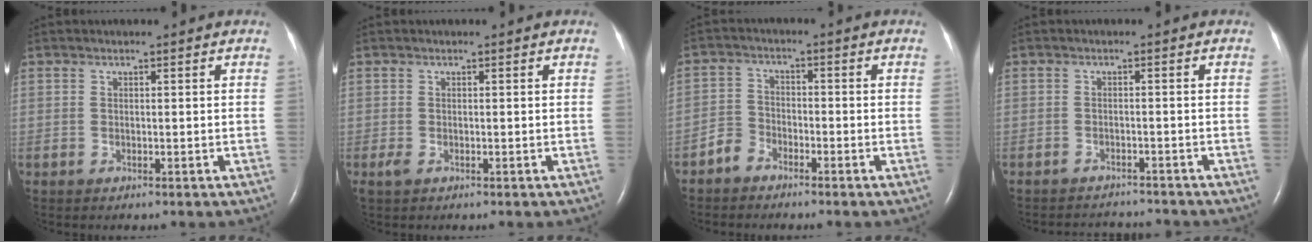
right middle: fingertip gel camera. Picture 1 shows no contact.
{"total": 1.0, "force": [-0.5, 0.5, 0.7], "torque": [-0.022, -0.003, -0.006]}
{"total": 3.1, "force": [-2.4, 1.8, 0.5], "torque": [-0.013, 0.006, -0.051]}
{"total": 5.7, "force": [-5.6, 0.6, 0.1], "torque": [-0.004, 0.000, -0.077]}